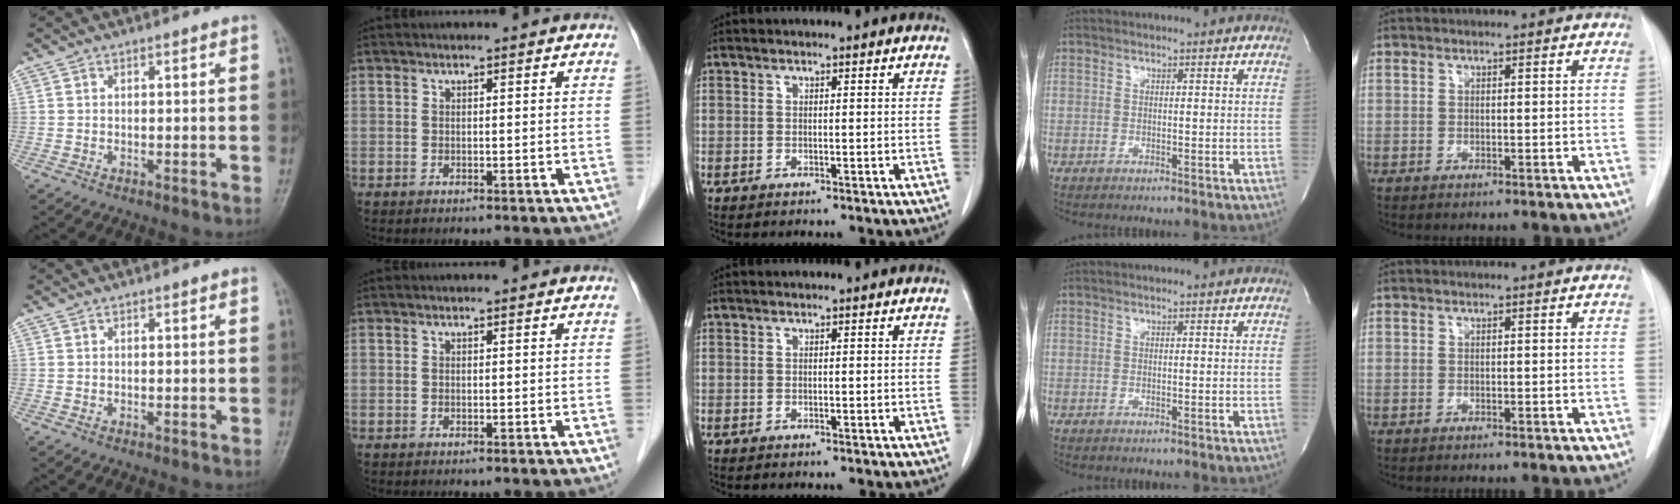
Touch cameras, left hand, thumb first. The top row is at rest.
{}